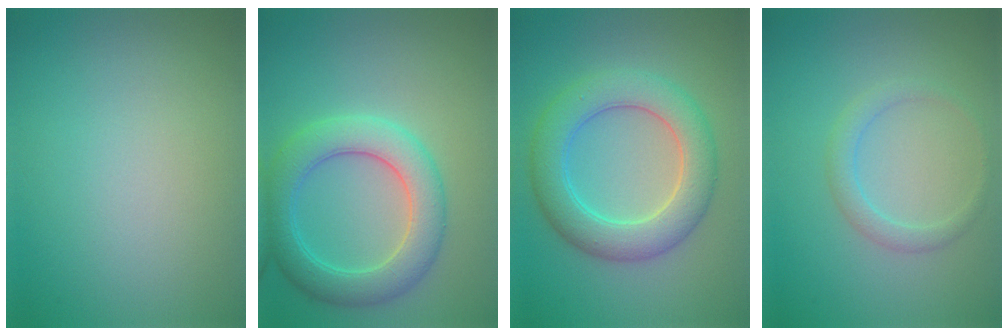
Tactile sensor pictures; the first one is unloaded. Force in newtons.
{"total": 5.4, "press": 5.4, "slide": 0.1}
{"total": 6.1, "press": 6.1, "slide": 0.2}
{"total": 1.8, "press": 1.8, "slide": 0.0}